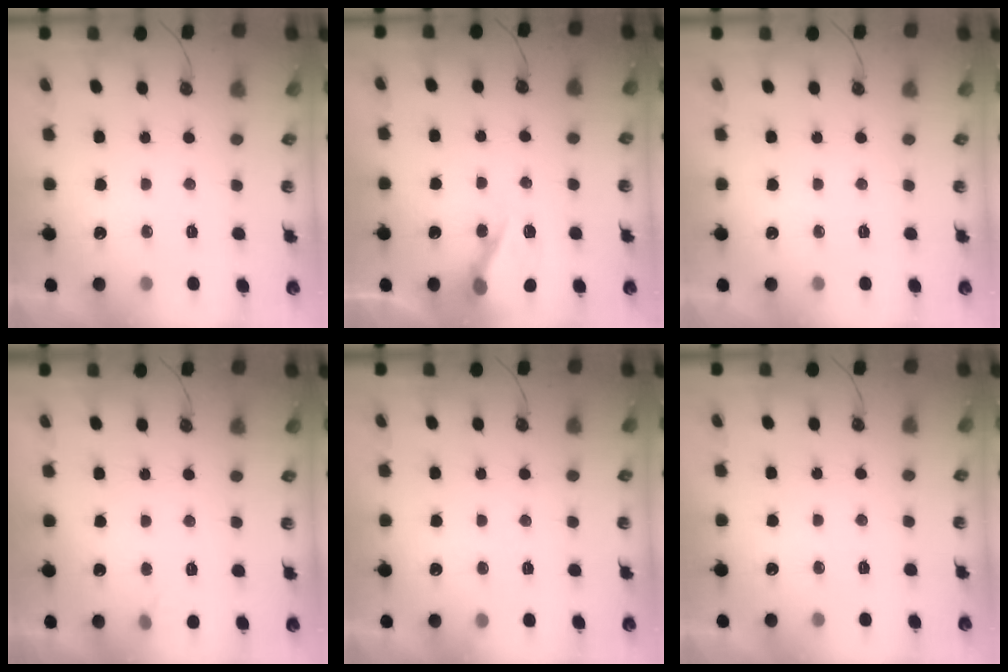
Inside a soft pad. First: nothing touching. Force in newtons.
{"total": 12.6, "press": 12.5, "slide": 1.4}
{"total": 0.0}
{"total": 4.9, "press": 4.8, "slide": 0.5}
{"total": 4.1, "press": 4.1, "slide": 0.3}
{"total": 0.0}